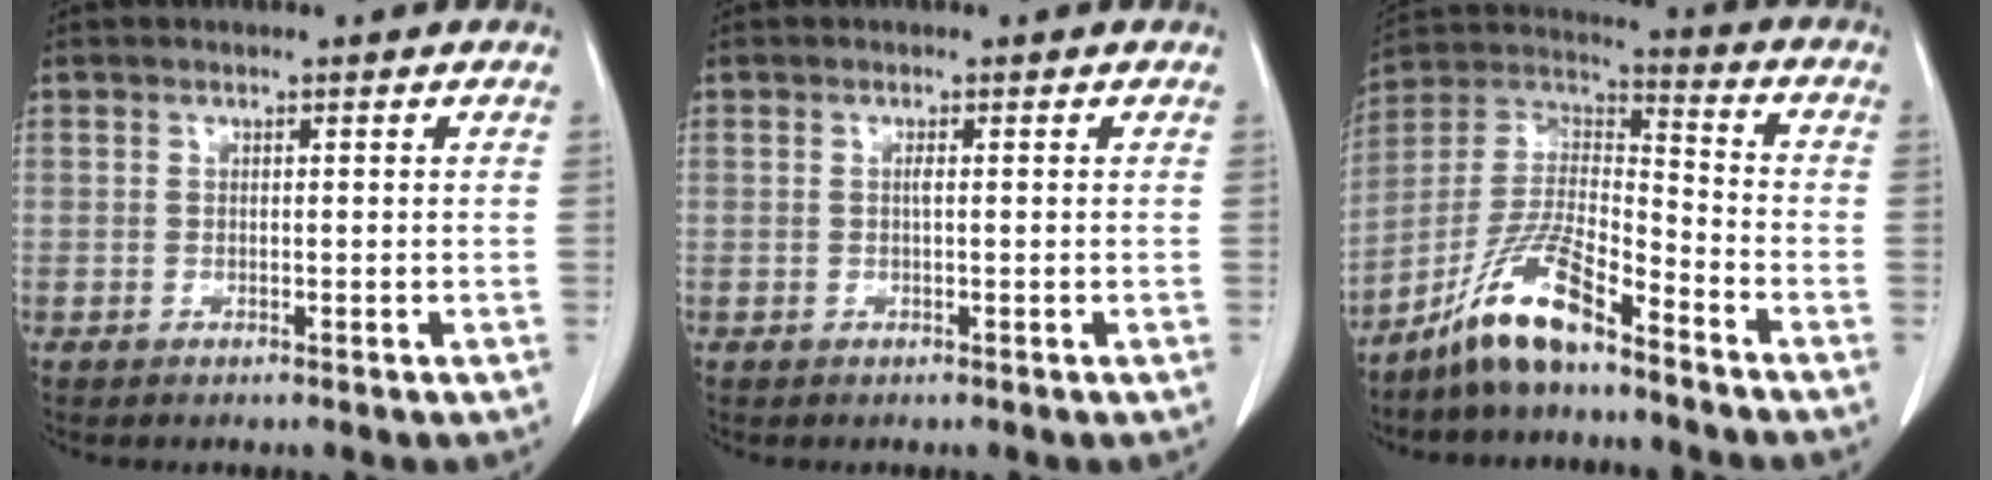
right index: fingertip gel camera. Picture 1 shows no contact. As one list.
[{"total": 0.6, "force": [0.0, 0.0, 0.6], "torque": [-0.012, 0.000, -0.002]}, {"total": 12.1, "force": [-8.9, 2.1, 8.0], "torque": [-0.168, 0.009, -0.171]}]